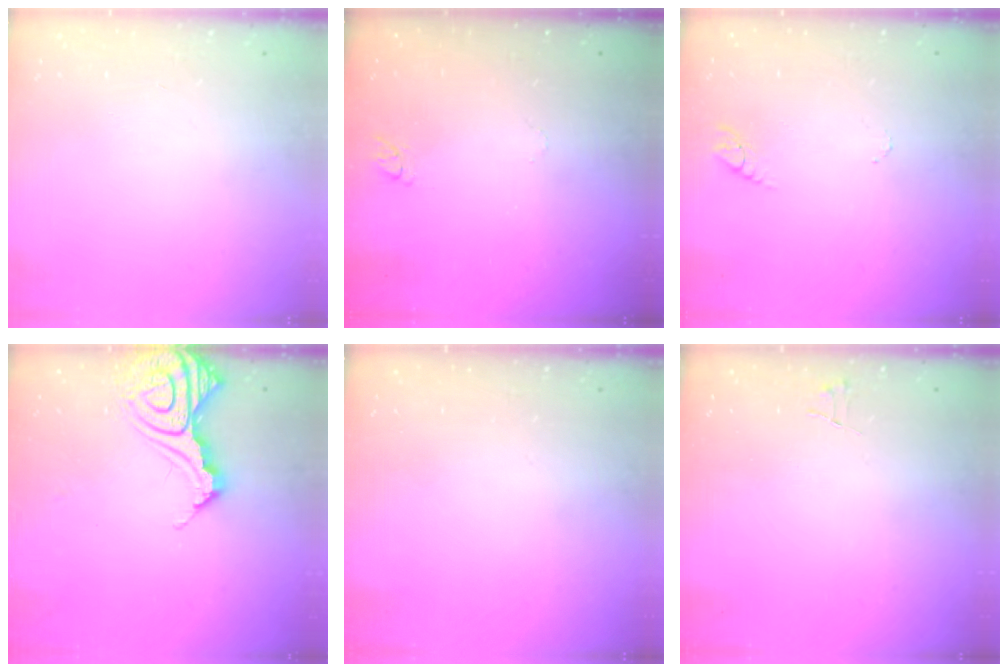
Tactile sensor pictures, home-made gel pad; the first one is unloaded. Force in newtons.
{"total": 4.4, "press": 4.3, "slide": 0.5}
{"total": 2.9, "press": 2.9, "slide": 0.4}
{"total": 15.3, "press": 15.2, "slide": 1.6}
{"total": 0.0}
{"total": 3.9, "press": 3.9, "slide": 0.4}